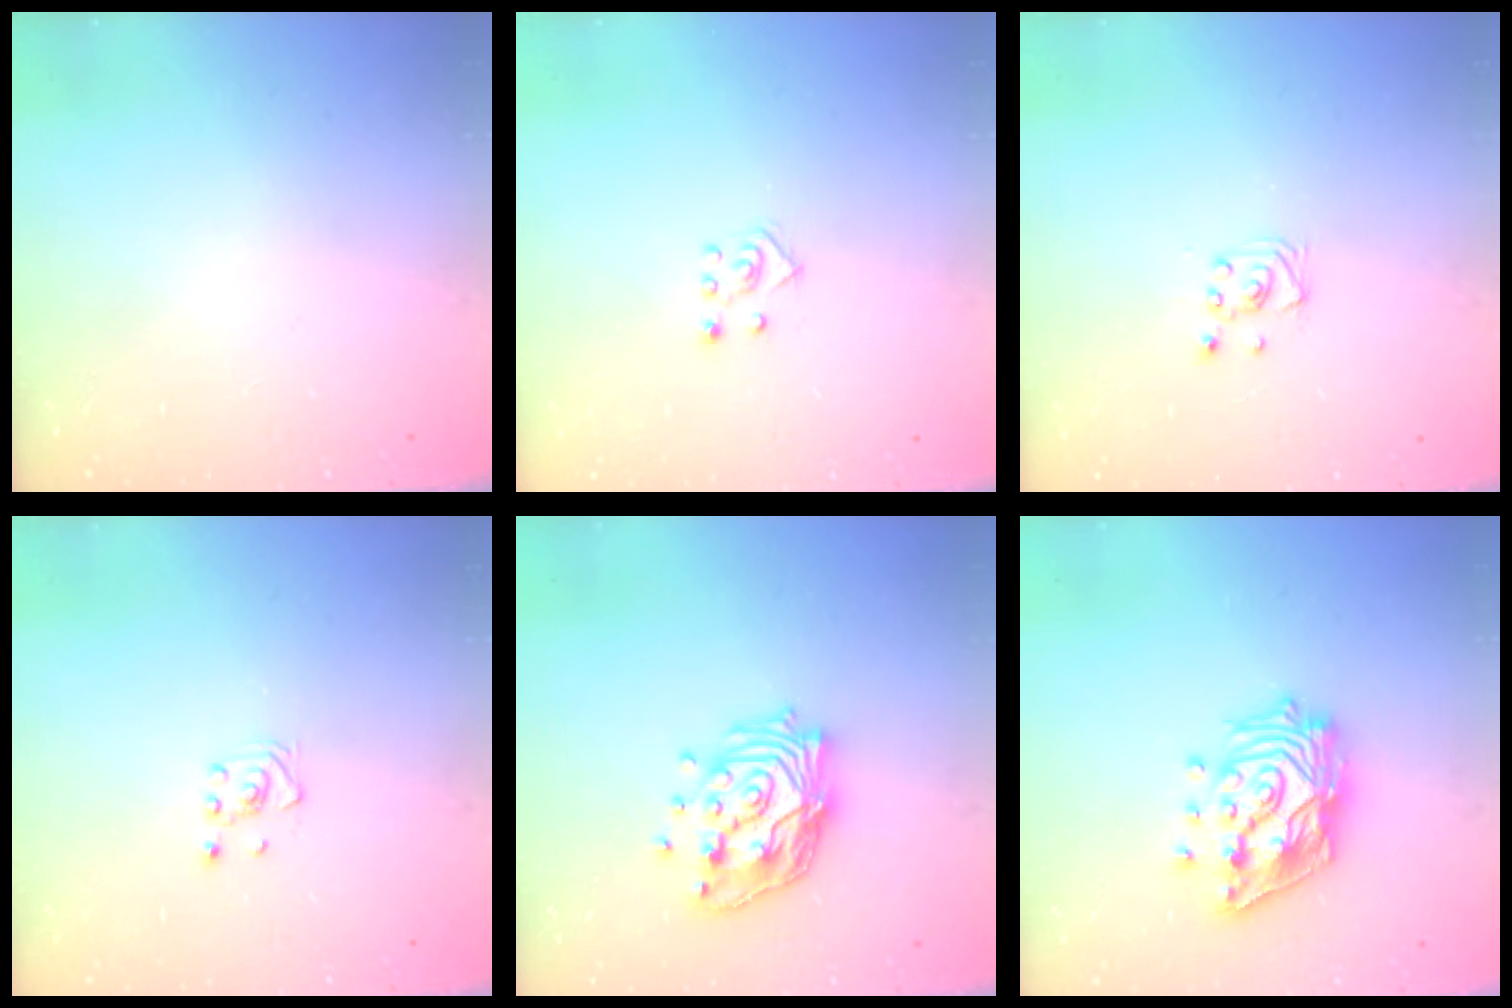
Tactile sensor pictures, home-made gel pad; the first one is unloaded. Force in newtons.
{"total": 5.0, "press": 4.9, "slide": 0.4}
{"total": 2.3, "press": 2.3, "slide": 0.2}
{"total": 2.6, "press": 2.4, "slide": 1.0}
{"total": 14.8, "press": 14.8, "slide": 1.2}
{"total": 17.5, "press": 17.5, "slide": 1.4}